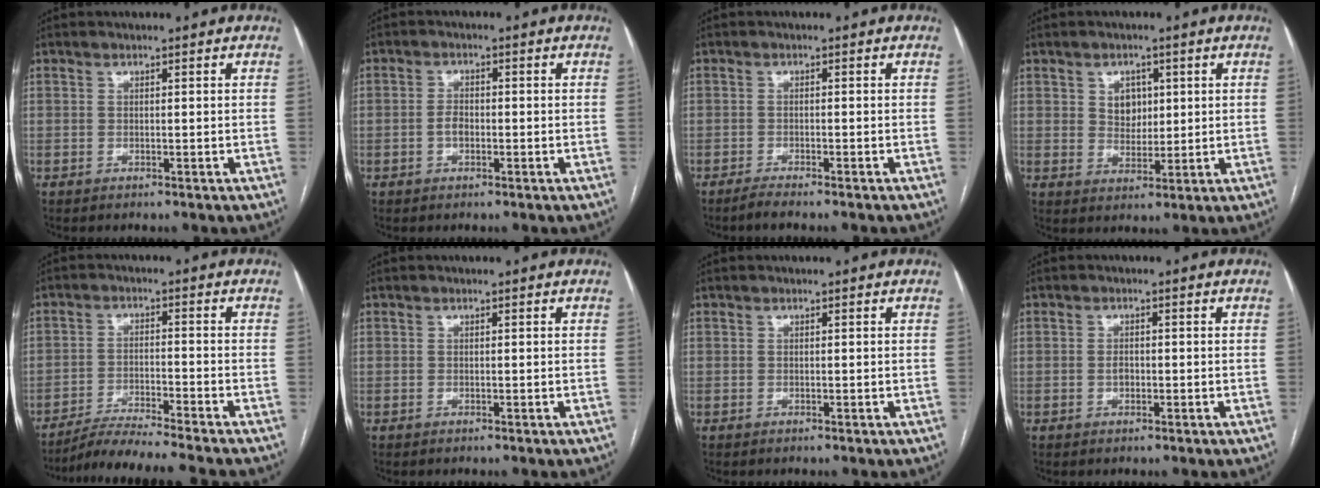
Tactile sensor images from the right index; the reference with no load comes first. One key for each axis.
{"total": 2.2, "fx": -0.6, "fy": 1.2, "fz": 1.7, "tx": -0.032, "ty": 0.005, "tz": -0.011}
{"total": 2.8, "fx": -2.4, "fy": -0.4, "fz": 1.4, "tx": -0.021, "ty": -0.002, "tz": -0.037}
{"total": 4.5, "fx": 1.5, "fy": 3.5, "fz": 2.4, "tx": -0.037, "ty": 0.004, "tz": 0.030}
{"total": 10.4, "fx": -9.5, "fy": -1.6, "fz": 4.0, "tx": -0.051, "ty": -0.022, "tz": -0.159}
{"total": 0.0}
{"total": 0.0}
{"total": 1.3, "fx": -0.3, "fy": 0.8, "fz": 1.0, "tx": -0.016, "ty": 0.003, "tz": -0.003}